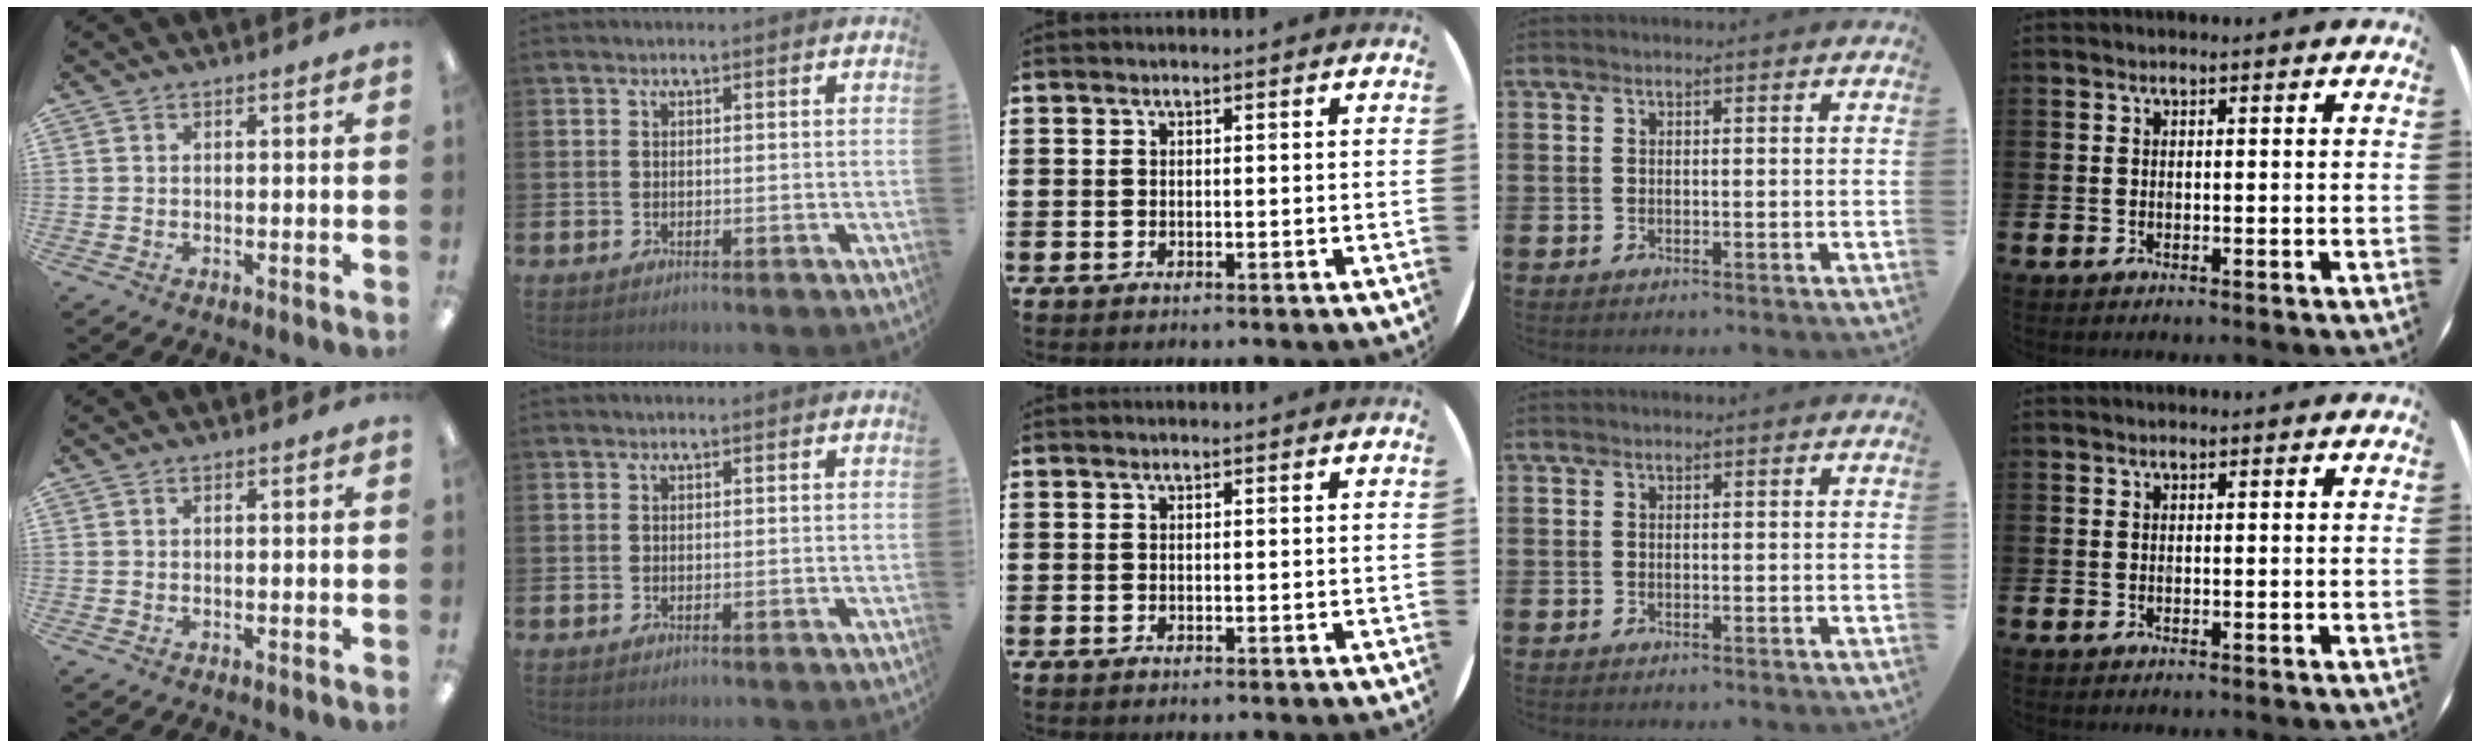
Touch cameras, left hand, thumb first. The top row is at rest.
{}